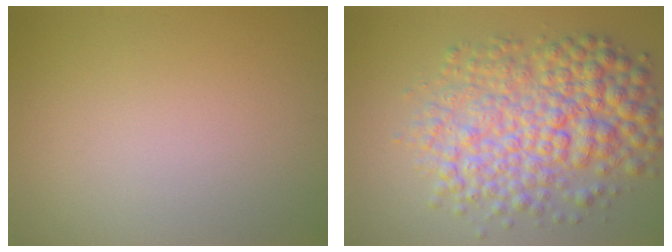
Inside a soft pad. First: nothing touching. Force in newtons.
{"total": 8.4, "press": 8.4, "slide": 0.1}